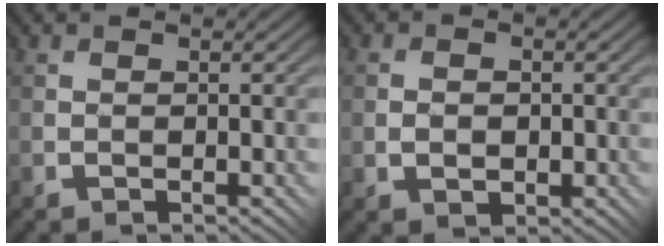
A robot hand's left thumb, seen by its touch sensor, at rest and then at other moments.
{"total": 2.3, "force": [-0.2, 1.8, 1.3], "torque": [-0.015, 0.001, -0.007]}